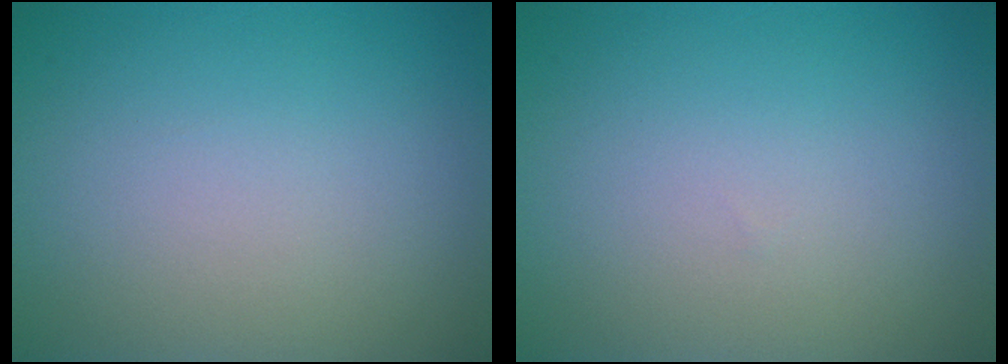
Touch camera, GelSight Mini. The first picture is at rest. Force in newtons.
{"total": 0.0}